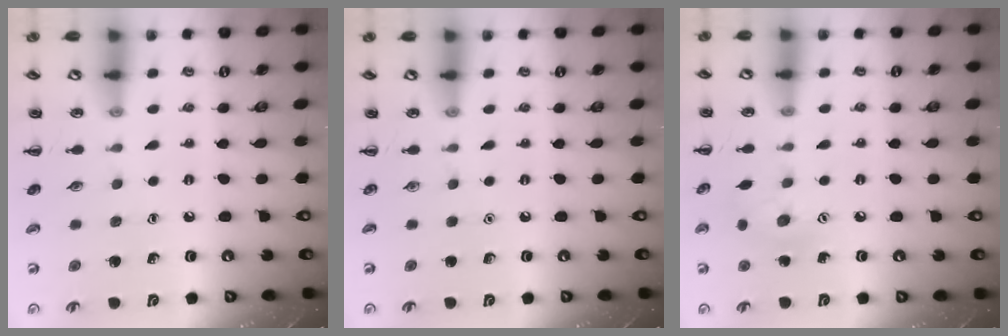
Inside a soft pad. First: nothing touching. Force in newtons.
{"total": 0.0}
{"total": 7.0, "press": 7.0, "slide": 0.9}